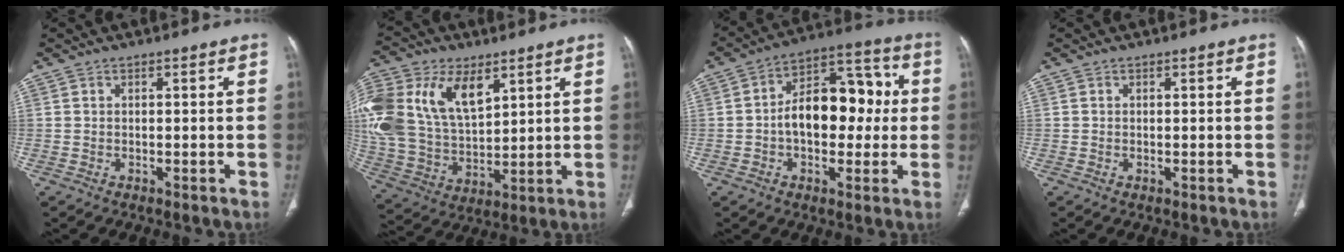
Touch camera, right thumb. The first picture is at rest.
{"total": 24.1, "force": [9.9, 14.8, 16.3], "torque": [-0.366, 0.002, 0.195]}
{"total": 15.7, "force": [0.0, 9.8, 12.2], "torque": [-0.146, 0.041, -0.007]}
{"total": 0.0}